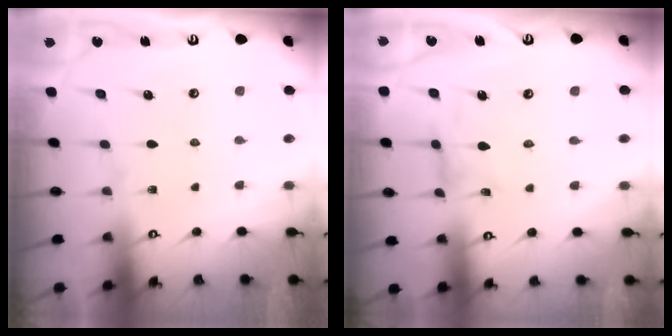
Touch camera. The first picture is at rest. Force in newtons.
{"total": 1.2, "press": 1.2, "slide": 0.3}